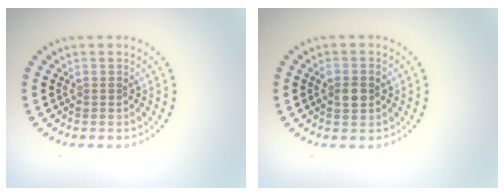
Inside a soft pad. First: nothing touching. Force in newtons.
{"total": 2.3, "press": 2.3, "slide": 0.0}